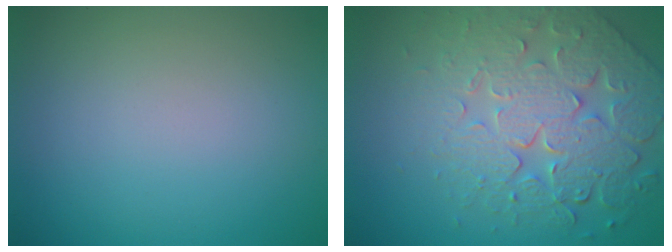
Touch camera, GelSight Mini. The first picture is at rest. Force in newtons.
{"total": 7.7, "press": 5.8, "slide": 5.1}